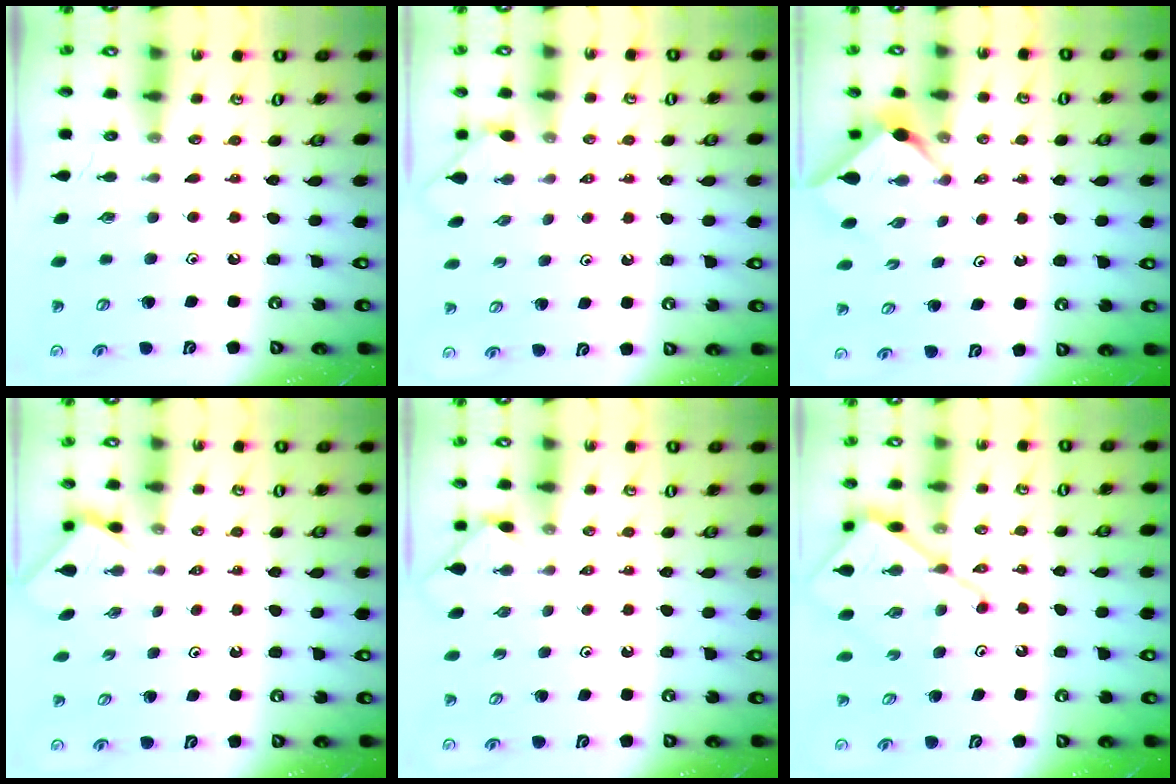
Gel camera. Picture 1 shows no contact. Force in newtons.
{"total": 1.0, "press": 0.9, "slide": 0.3}
{"total": 3.0, "press": 2.9, "slide": 0.4}
{"total": 1.9, "press": 1.9, "slide": 0.3}
{"total": 3.0, "press": 2.9, "slide": 0.4}
{"total": 10.7, "press": 10.6, "slide": 1.0}